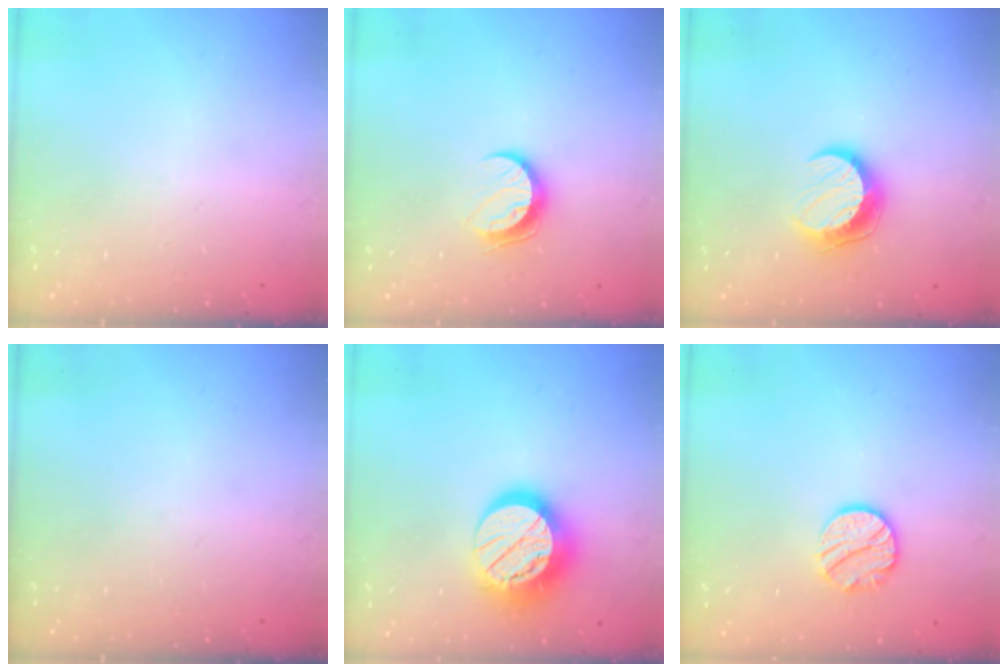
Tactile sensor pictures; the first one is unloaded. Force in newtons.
{"total": 9.0, "press": 9.0, "slide": 0.8}
{"total": 10.3, "press": 10.3, "slide": 0.8}
{"total": 0.0}
{"total": 17.5, "press": 17.4, "slide": 1.3}
{"total": 11.1, "press": 11.1, "slide": 0.9}